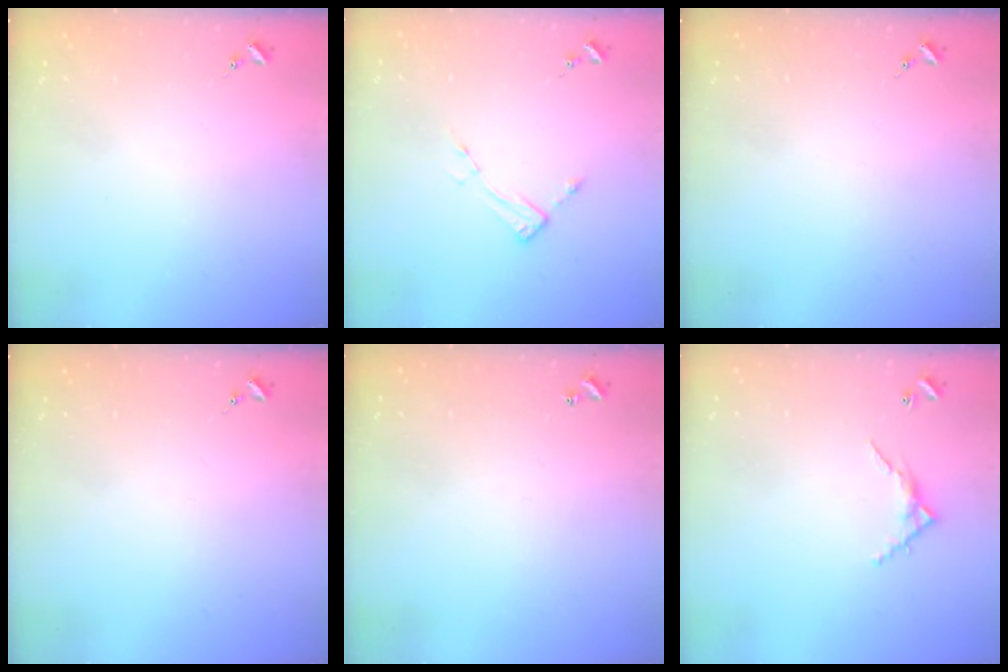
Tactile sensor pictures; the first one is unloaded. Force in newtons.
{"total": 4.8, "press": 4.7, "slide": 0.3}
{"total": 0.0}
{"total": 0.0}
{"total": 0.9, "press": 0.9, "slide": 0.2}
{"total": 5.7, "press": 5.7, "slide": 0.5}